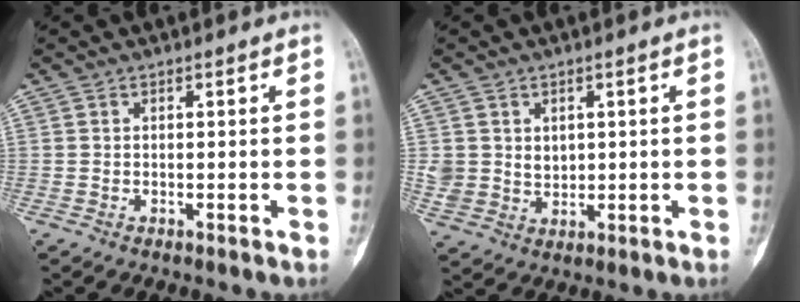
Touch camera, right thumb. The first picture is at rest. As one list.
[{"total": 5.4, "force": [1.6, 4.7, 2.1], "torque": [-0.023, -0.013, 0.044]}]